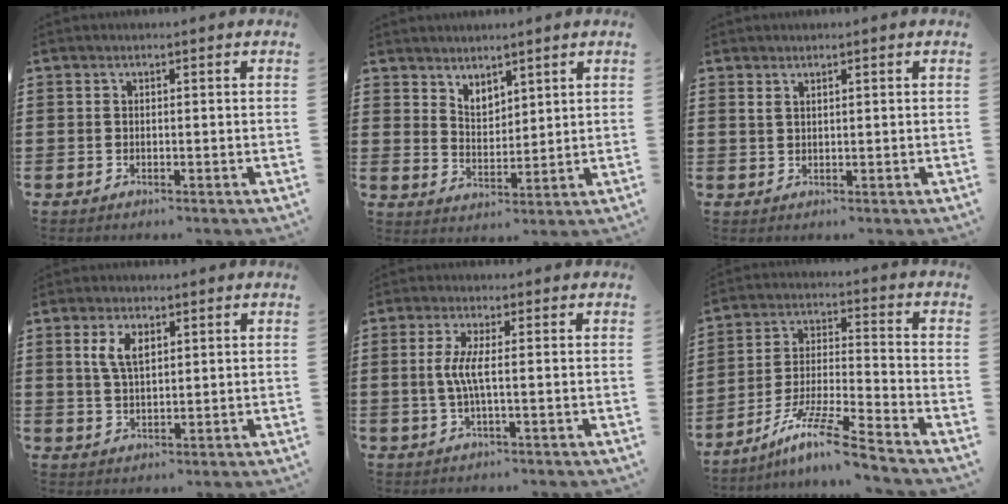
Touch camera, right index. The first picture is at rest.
{"total": 3.3, "force": [3.0, 1.2, 0.0], "torque": [-0.010, -0.006, 0.058]}
{"total": 1.1, "force": [0.9, 0.4, 0.5], "torque": [-0.013, 0.002, 0.017]}
{"total": 4.4, "force": [1.6, 2.1, 3.5], "torque": [-0.078, 0.009, 0.028]}
{"total": 4.0, "force": [-0.1, 0.1, 4.0], "torque": [-0.089, -0.009, -0.009]}
{"total": 10.4, "force": [-8.2, 0.5, 6.3], "torque": [-0.127, 0.005, -0.163]}